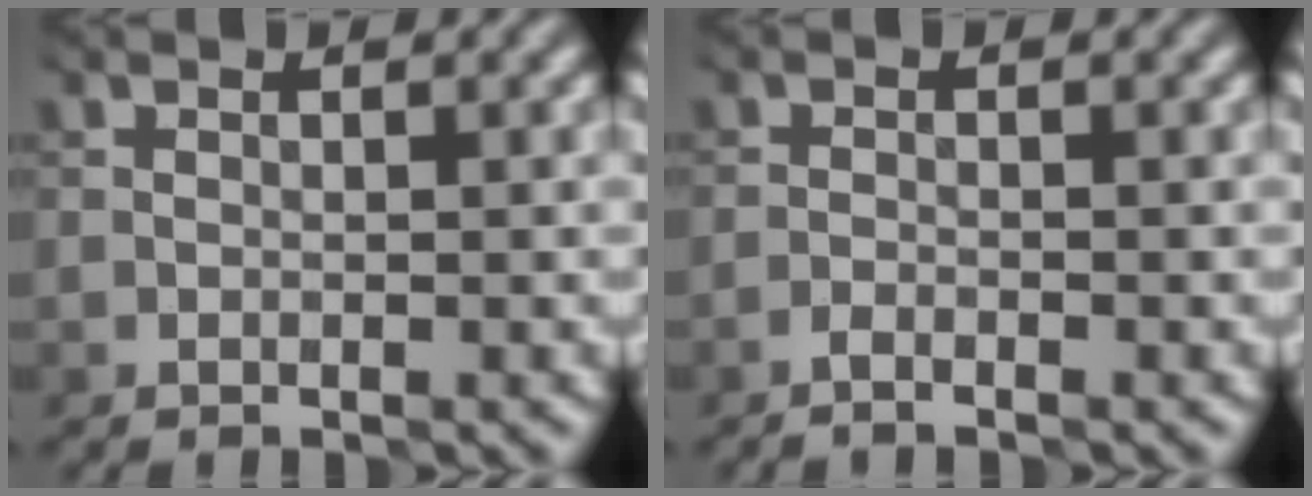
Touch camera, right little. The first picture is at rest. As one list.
[{"total": 0.7, "force": [-0.6, -0.3, 0.2], "torque": [-0.004, 0.002, -0.015]}]